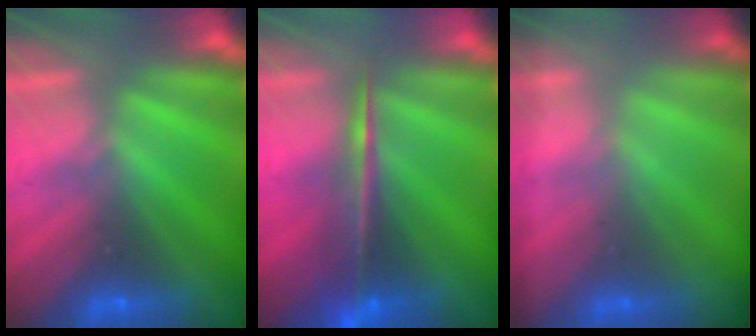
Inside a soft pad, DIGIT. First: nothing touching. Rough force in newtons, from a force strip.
{"total": 7.9}
{"total": 1.7}